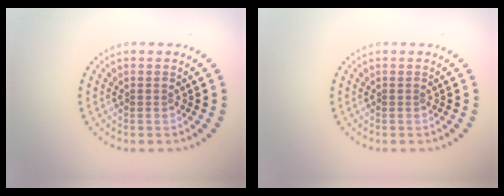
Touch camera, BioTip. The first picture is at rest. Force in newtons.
{"total": 0.0}